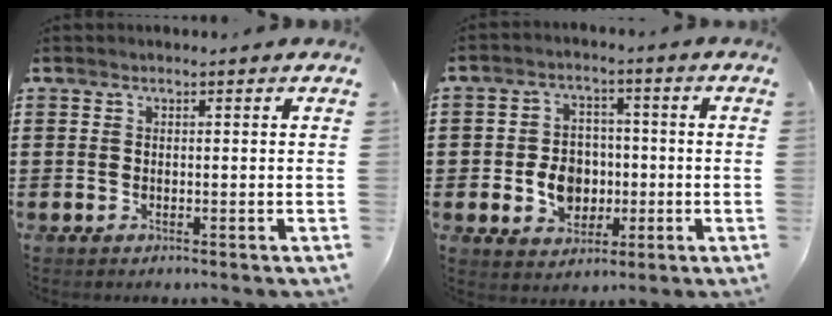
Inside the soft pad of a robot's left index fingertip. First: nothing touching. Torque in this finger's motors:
{"motor_torque": [1.07, 1.07, 0.45, 0.10]}